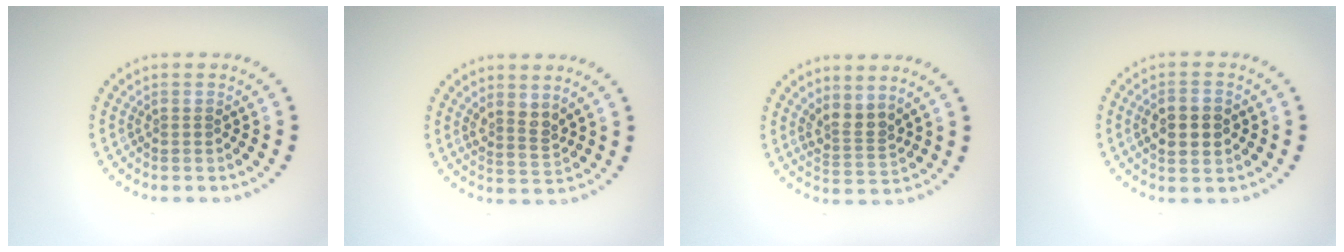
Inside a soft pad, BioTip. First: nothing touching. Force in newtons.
{"total": 2.2, "press": 1.7, "slide": 1.4}
{"total": 2.5, "press": 1.8, "slide": 1.8}
{"total": 4.2, "press": 4.2, "slide": 0.1}